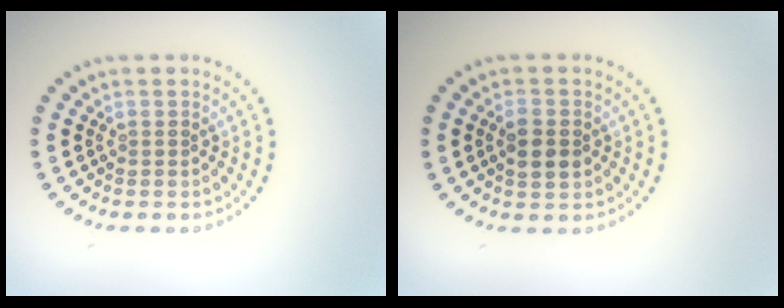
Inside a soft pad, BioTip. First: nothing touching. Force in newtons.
{"total": 2.3, "press": 2.3, "slide": 0.3}